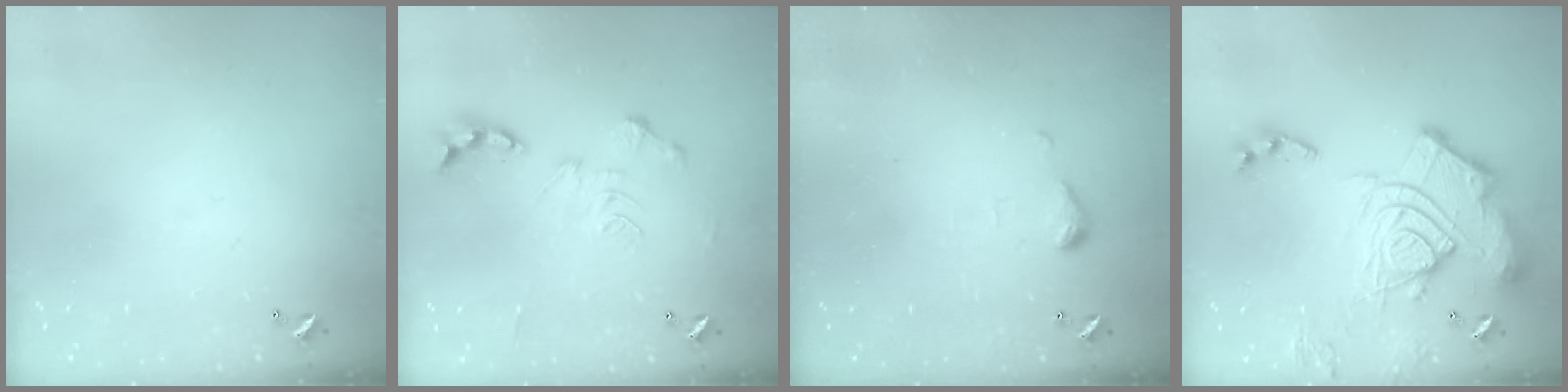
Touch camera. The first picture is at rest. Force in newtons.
{"total": 0.0}
{"total": 5.6, "press": 5.5, "slide": 0.7}
{"total": 20.2, "press": 20.0, "slide": 2.4}